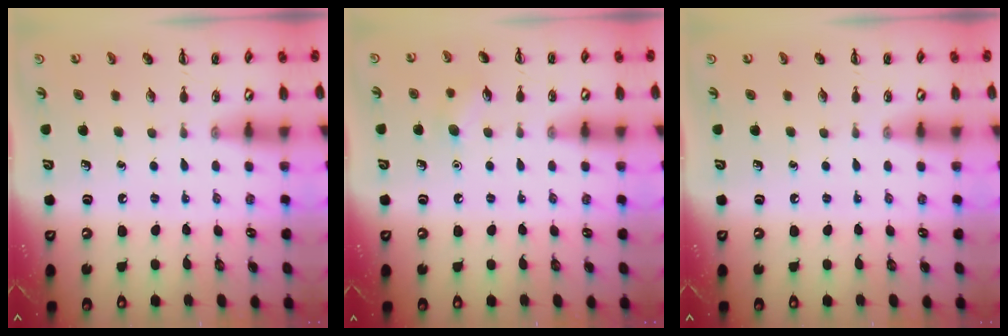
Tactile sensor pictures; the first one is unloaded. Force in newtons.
{"total": 6.4, "press": 6.2, "slide": 1.8}
{"total": 0.0}